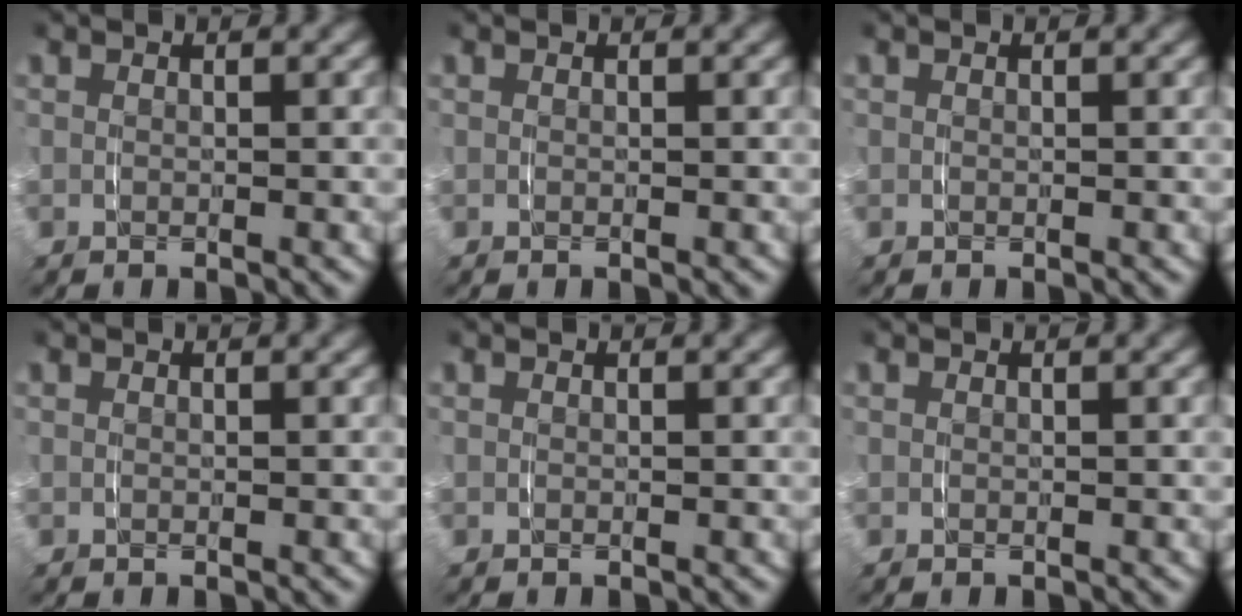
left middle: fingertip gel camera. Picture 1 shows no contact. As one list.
[{"total": 0.0}, {"total": 0.0}, {"total": 0.0}, {"total": 0.0}, {"total": 0.0}]